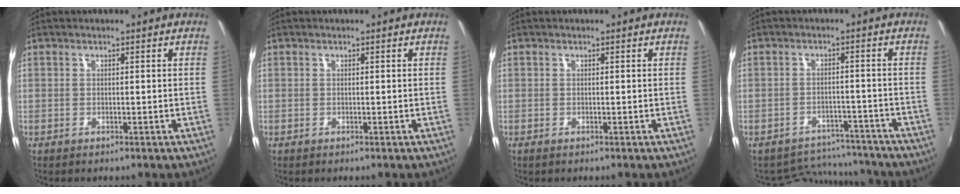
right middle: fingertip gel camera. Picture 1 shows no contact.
{"total": 0.0}
{"total": 0.0}
{"total": 9.8, "force": [-9.1, 3.4, 0.8], "torque": [-0.029, 0.020, -0.120]}